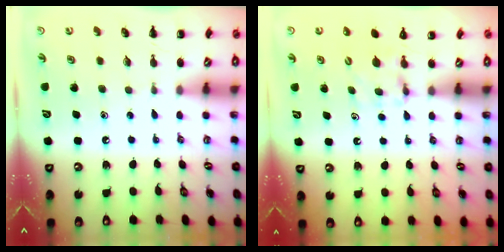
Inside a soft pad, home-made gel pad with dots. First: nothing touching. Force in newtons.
{"total": 5.9, "press": 5.7, "slide": 1.6}